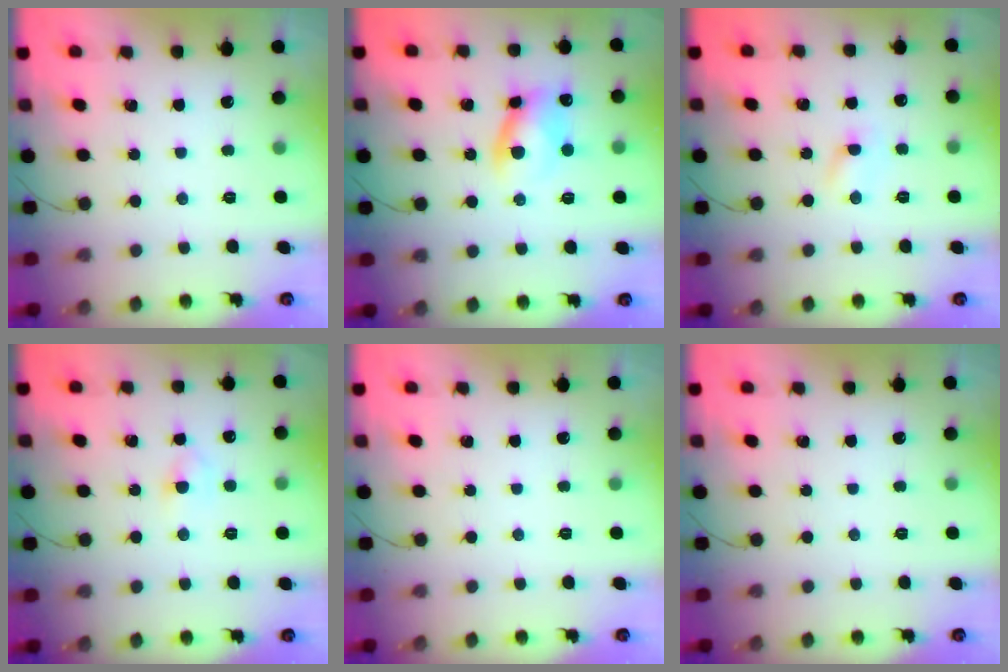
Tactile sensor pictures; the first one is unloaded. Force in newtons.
{"total": 9.4, "press": 9.4, "slide": 0.7}
{"total": 3.7, "press": 3.5, "slide": 1.1}
{"total": 3.5, "press": 3.3, "slide": 1.1}
{"total": 0.0}
{"total": 0.0}